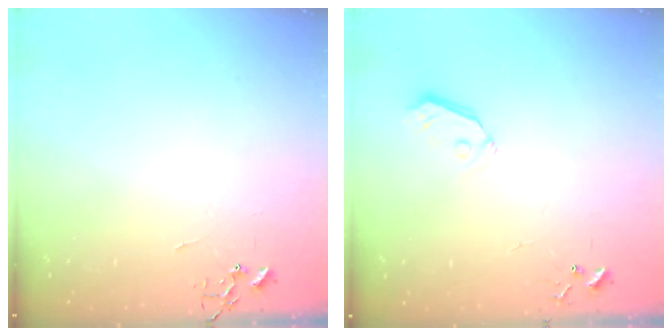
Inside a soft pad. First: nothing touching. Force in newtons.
{"total": 5.8, "press": 5.8, "slide": 0.5}